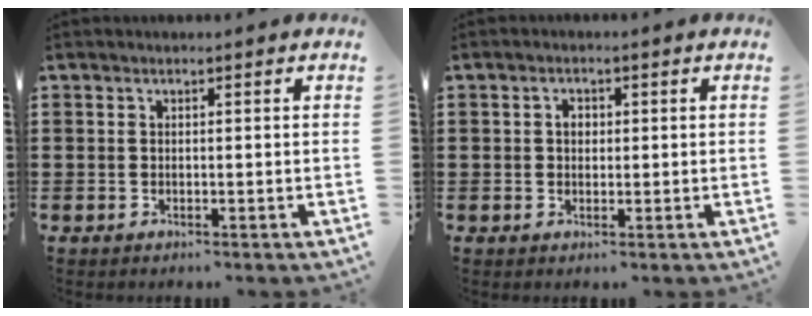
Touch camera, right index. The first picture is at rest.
{"total": 1.7, "force": [0.2, 1.3, 1.1], "torque": [-0.024, 0.009, 0.003]}